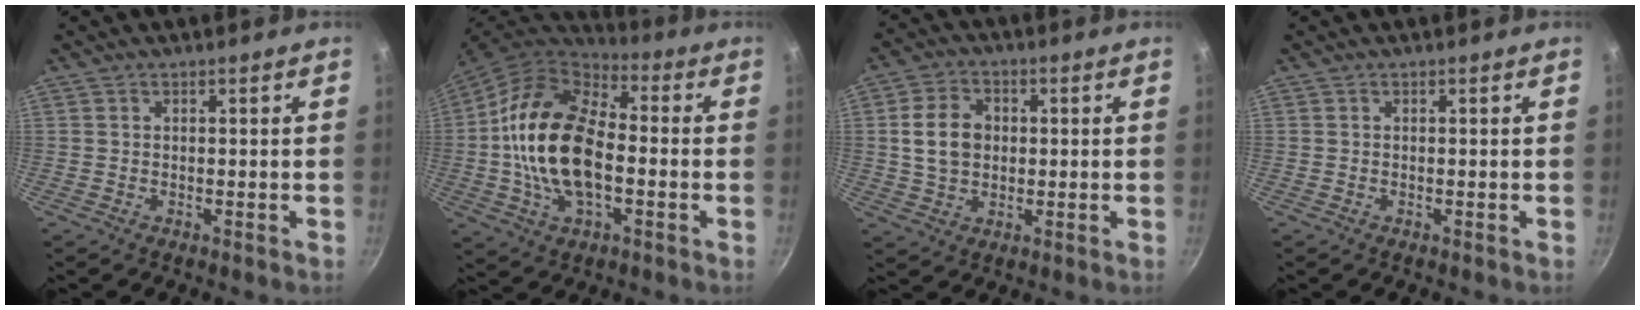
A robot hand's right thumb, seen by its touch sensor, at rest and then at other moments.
{"total": 20.8, "force": [-1.5, 12.1, 16.8], "torque": [-0.301, 0.034, -0.039]}
{"total": 8.4, "force": [0.8, 6.4, 5.4], "torque": [-0.083, 0.010, 0.010]}
{"total": 0.0}